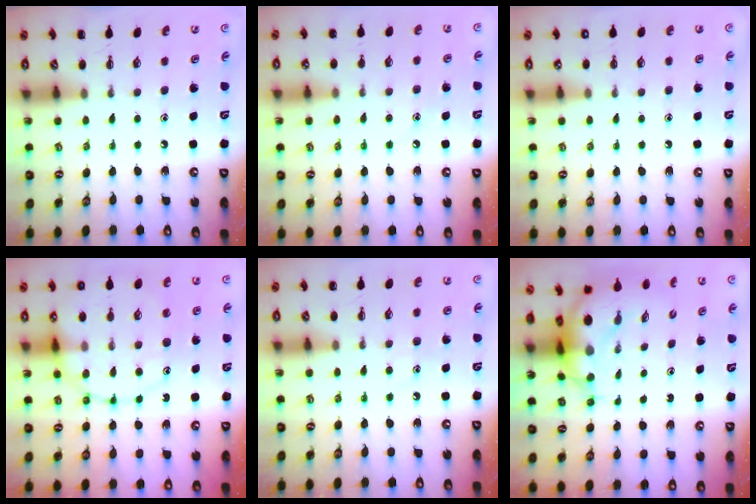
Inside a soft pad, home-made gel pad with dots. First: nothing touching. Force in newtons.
{"total": 7.0, "press": 6.7, "slide": 2.2}
{"total": 3.4, "press": 2.5, "slide": 2.3}
{"total": 16.1, "press": 16.0, "slide": 2.5}
{"total": 6.1, "press": 6.0, "slide": 1.4}
{"total": 7.4, "press": 7.2, "slide": 1.7}